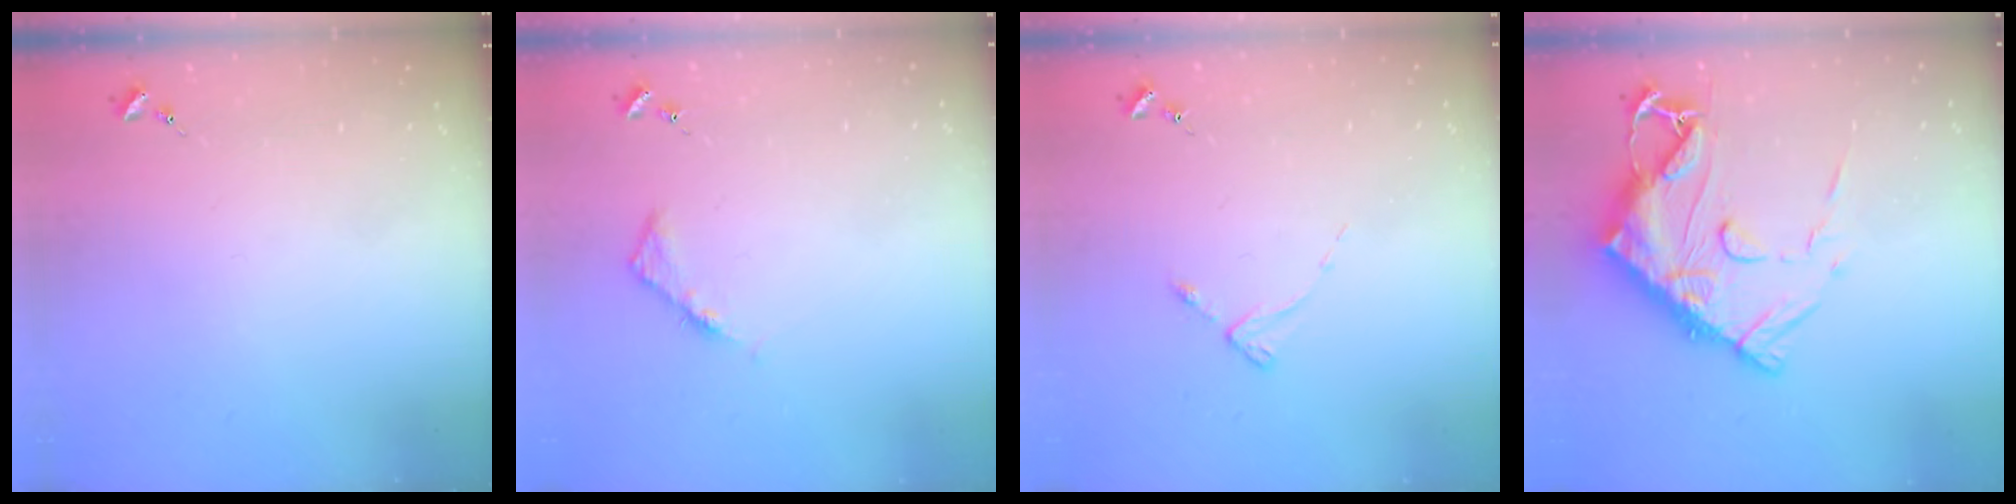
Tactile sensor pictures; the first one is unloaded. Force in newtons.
{"total": 4.1, "press": 4.0, "slide": 0.5}
{"total": 2.8, "press": 2.8, "slide": 0.3}
{"total": 19.3, "press": 19.2, "slide": 1.9}